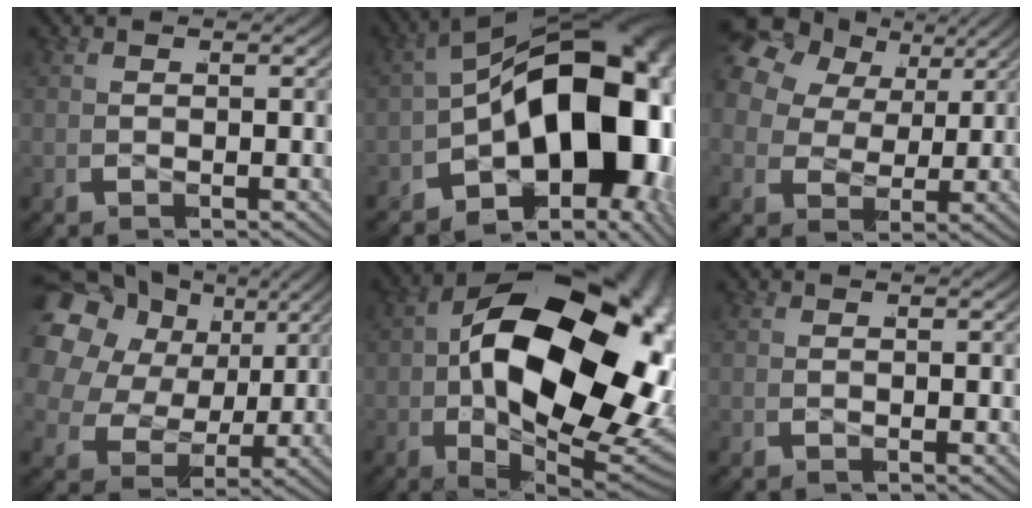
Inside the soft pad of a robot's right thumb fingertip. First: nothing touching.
{"total": 22.9, "force": [-1.9, 13.5, 18.4], "torque": [-0.276, -0.048, -0.015]}
{"total": 10.4, "force": [3.5, 7.3, 6.6], "torque": [-0.135, 0.012, 0.052]}
{"total": 13.0, "force": [3.6, 9.6, 8.0], "torque": [-0.171, 0.018, 0.045]}
{"total": 27.2, "force": [-1.2, 16.5, 21.6], "torque": [-0.375, -0.055, 0.005]}
{"total": 0.0}